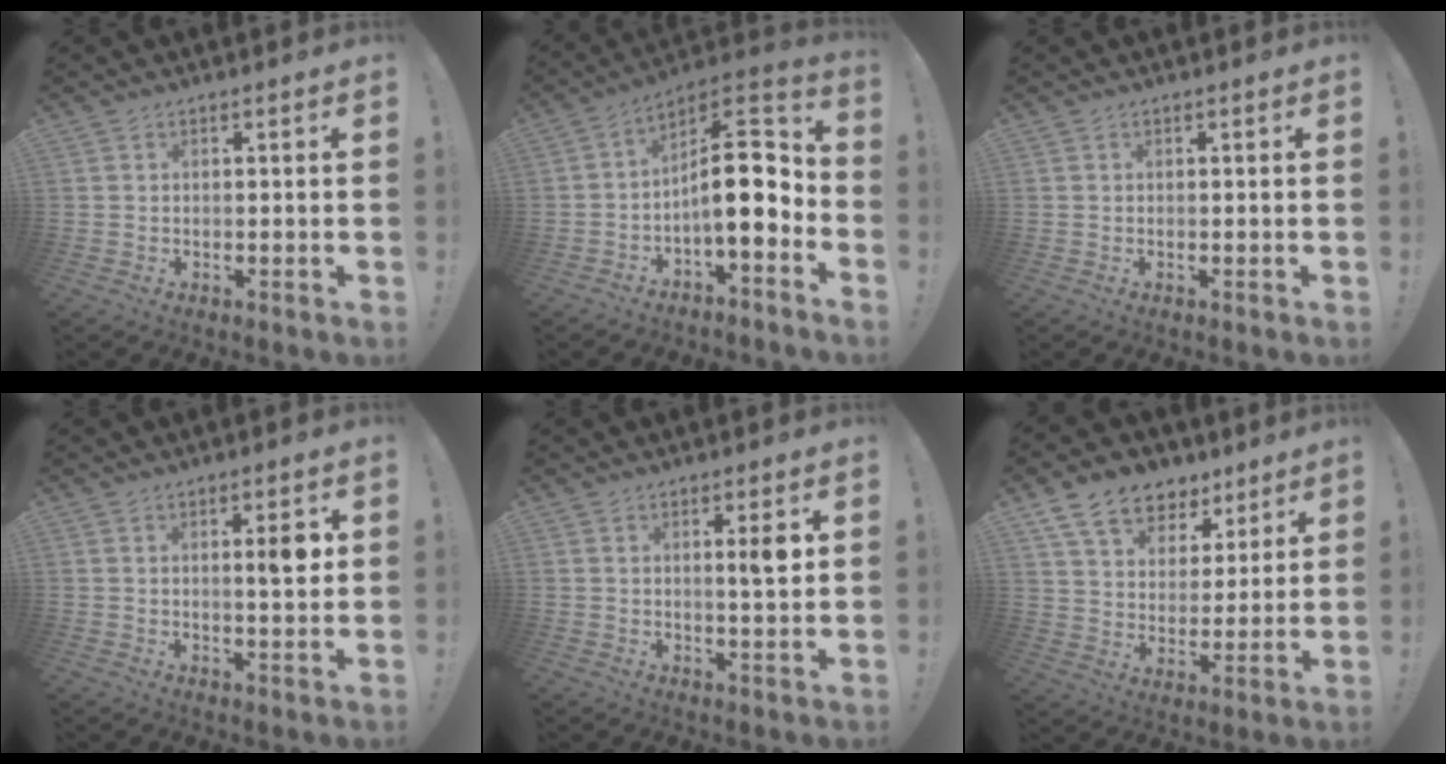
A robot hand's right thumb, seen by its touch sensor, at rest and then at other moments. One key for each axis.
{"total": 14.2, "fx": -1.2, "fy": 6.1, "fz": 12.8, "tx": -0.193, "ty": 0.001, "tz": -0.018}
{"total": 0.0}
{"total": 5.3, "fx": 1.3, "fy": 1.1, "fz": 5.0, "tx": -0.075, "ty": -0.007, "tz": 0.014}
{"total": 5.0, "fx": 1.4, "fy": 0.5, "fz": 4.7, "tx": -0.070, "ty": -0.009, "tz": 0.014}
{"total": 14.0, "fx": 9.3, "fy": 8.9, "fz": 5.5, "tx": -0.099, "ty": -0.056, "tz": 0.177}